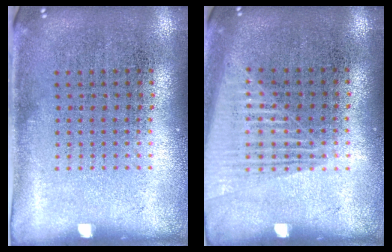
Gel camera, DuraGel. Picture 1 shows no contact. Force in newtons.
{"total": 1.3, "press": 1.3, "slide": 0.4}